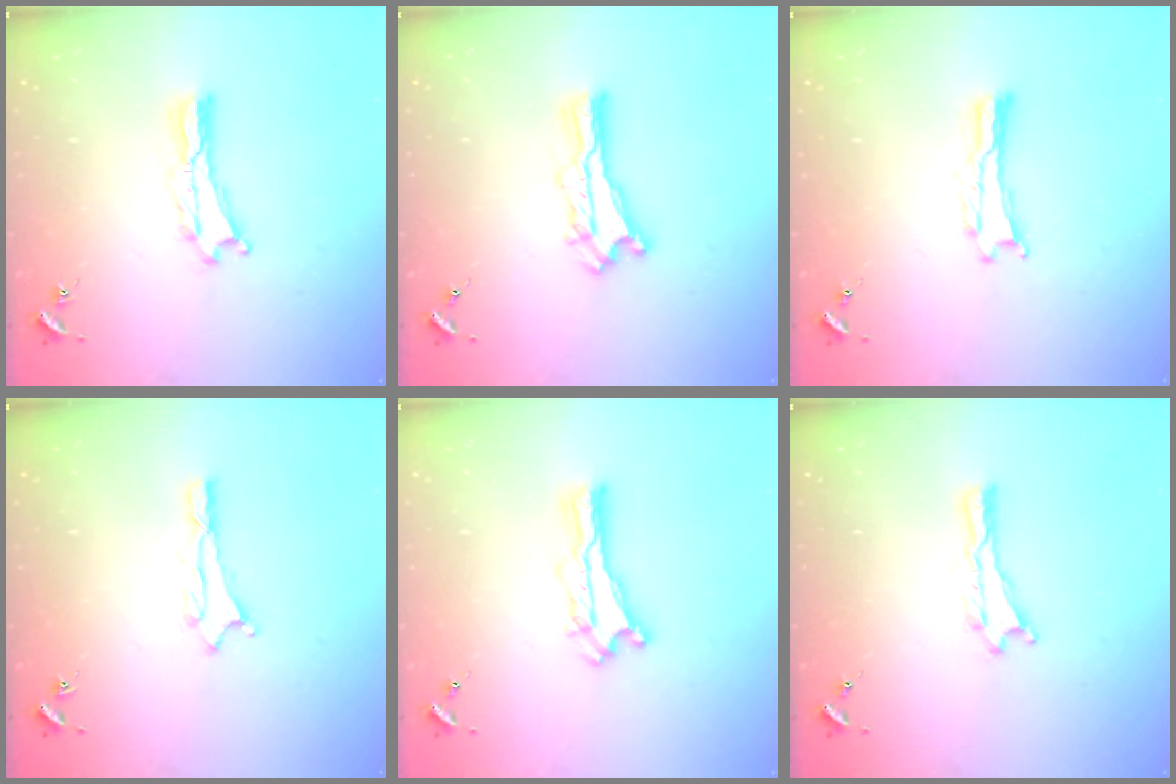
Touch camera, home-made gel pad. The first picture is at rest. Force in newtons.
{"total": 1.4, "press": 1.4, "slide": 0.2}
{"total": 0.0}
{"total": 0.7, "press": 0.7, "slide": 0.2}
{"total": 1.2, "press": 1.2, "slide": 0.2}
{"total": 0.0}